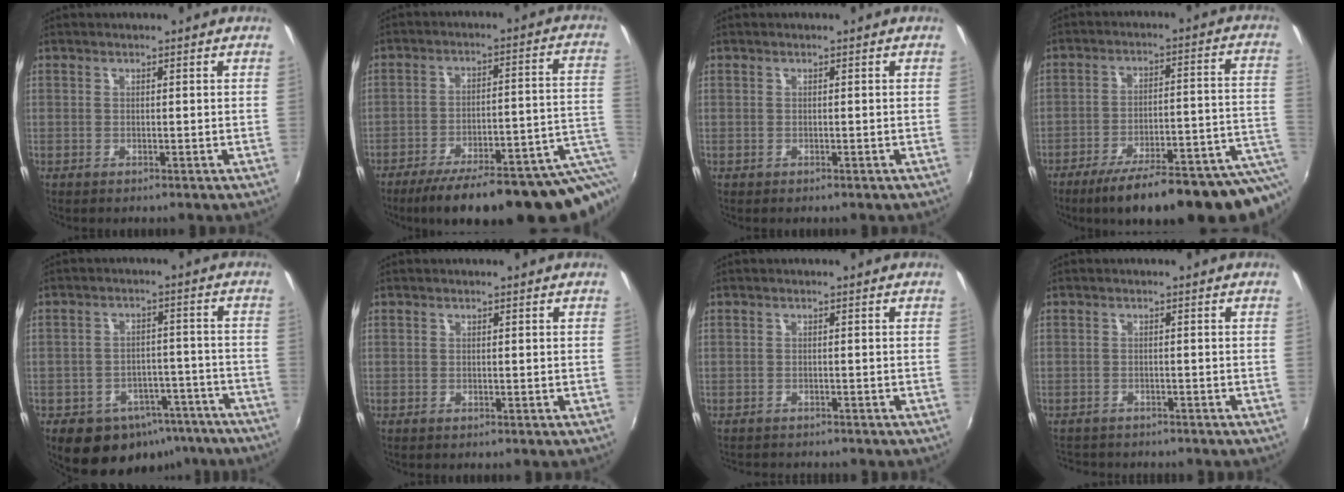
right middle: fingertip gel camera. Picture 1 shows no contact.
{"total": 21.9, "force": [-14.0, 4.1, 16.3], "torque": [-0.210, -0.027, -0.185]}
{"total": 0.0}
{"total": 21.1, "force": [-13.4, 3.3, 16.0], "torque": [-0.208, -0.035, -0.182]}
{"total": 14.7, "force": [-9.7, 9.3, 5.9], "torque": [-0.110, 0.023, -0.103]}
{"total": 0.0}
{"total": 2.8, "force": [-2.7, 0.7, 0.6], "torque": [-0.020, -0.014, -0.043]}
{"total": 5.0, "force": [-4.5, 1.7, 1.1], "torque": [-0.034, -0.013, -0.072]}